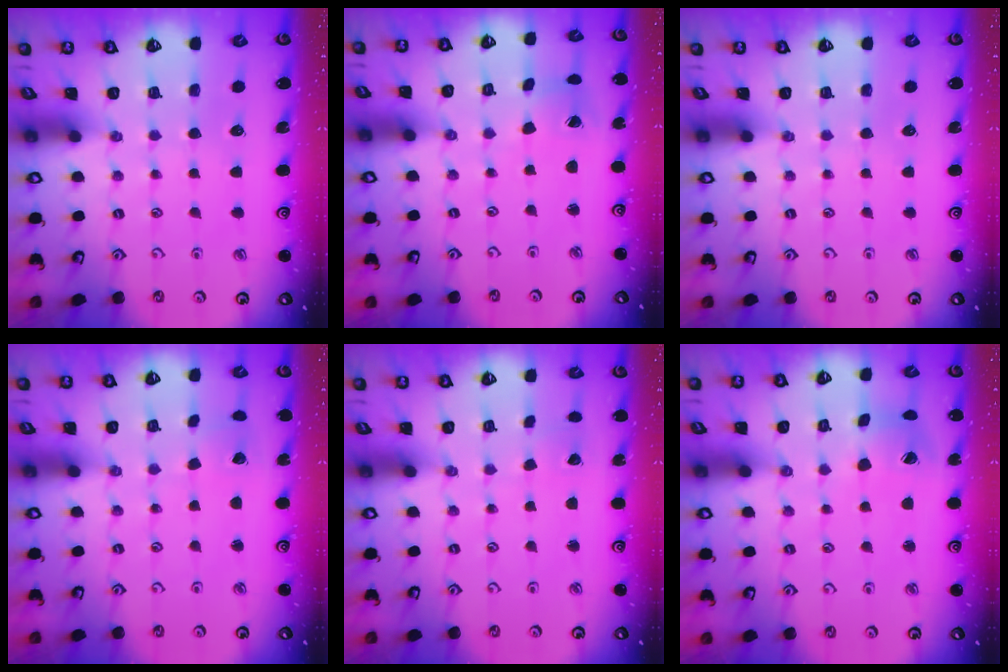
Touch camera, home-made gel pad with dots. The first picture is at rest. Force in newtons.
{"total": 2.5, "press": 2.5, "slide": 0.4}
{"total": 0.0}
{"total": 1.9, "press": 1.9, "slide": 0.1}
{"total": 1.3, "press": 1.3, "slide": 0.1}
{"total": 6.3, "press": 6.3, "slide": 0.8}